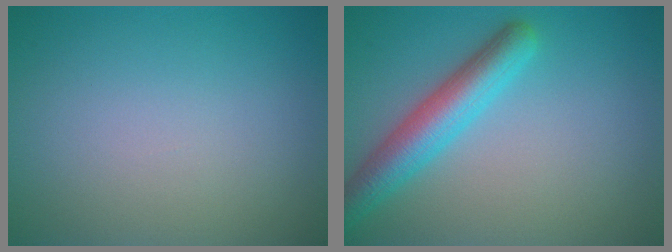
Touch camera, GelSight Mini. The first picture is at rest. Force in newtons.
{"total": 4.8, "press": 4.8, "slide": 0.2}